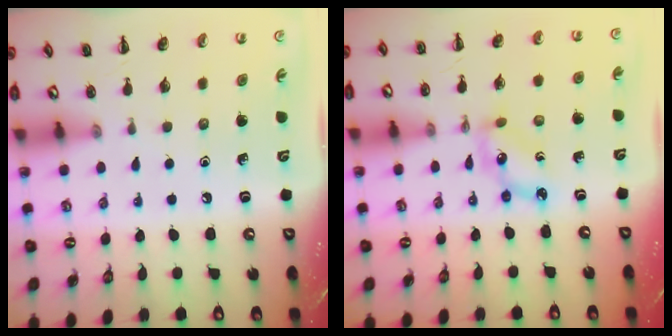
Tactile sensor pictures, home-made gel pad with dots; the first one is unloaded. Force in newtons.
{"total": 5.2, "press": 5.0, "slide": 1.3}